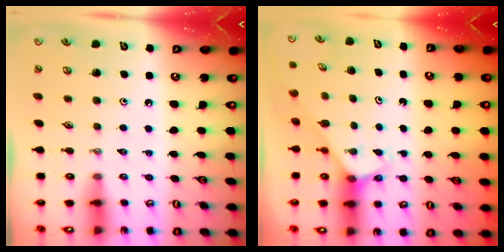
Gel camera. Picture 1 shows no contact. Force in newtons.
{"total": 2.2, "press": 2.2, "slide": 0.1}